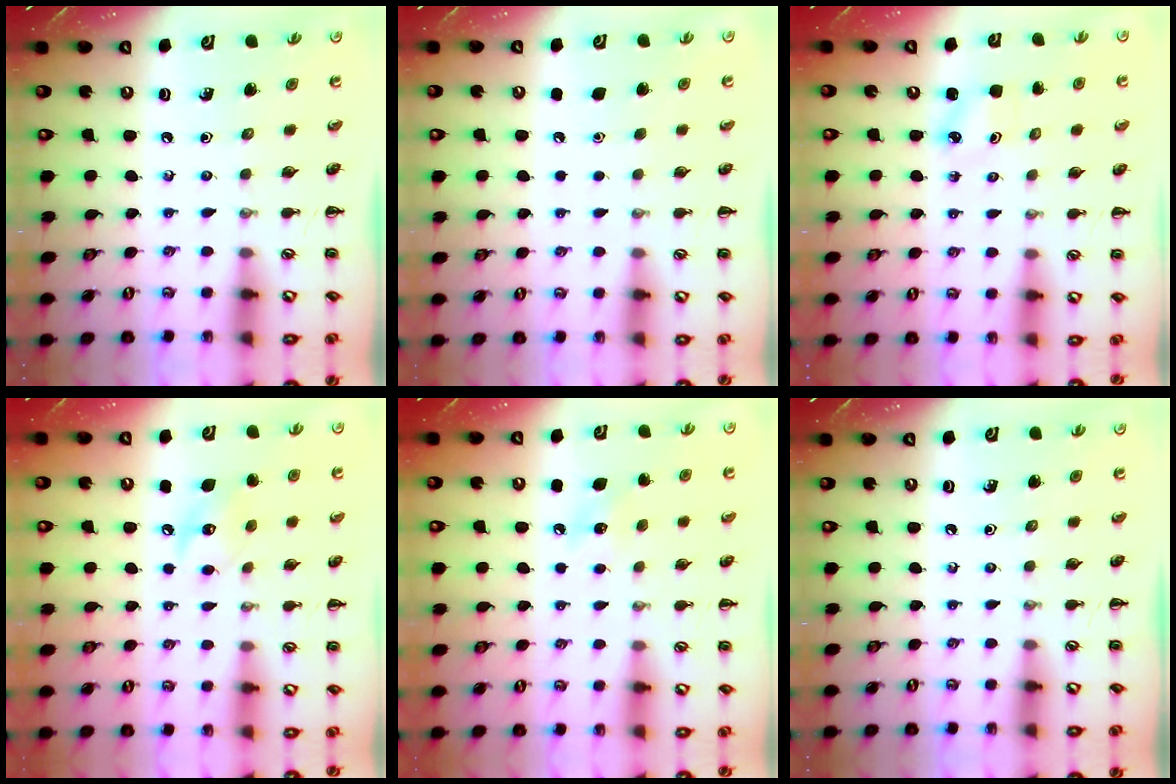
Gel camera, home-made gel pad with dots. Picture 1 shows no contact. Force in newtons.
{"total": 1.7, "press": 1.7, "slide": 0.1}
{"total": 1.9, "press": 1.8, "slide": 0.5}
{"total": 7.3, "press": 7.3, "slide": 0.5}
{"total": 7.1, "press": 6.8, "slide": 1.9}
{"total": 0.0}